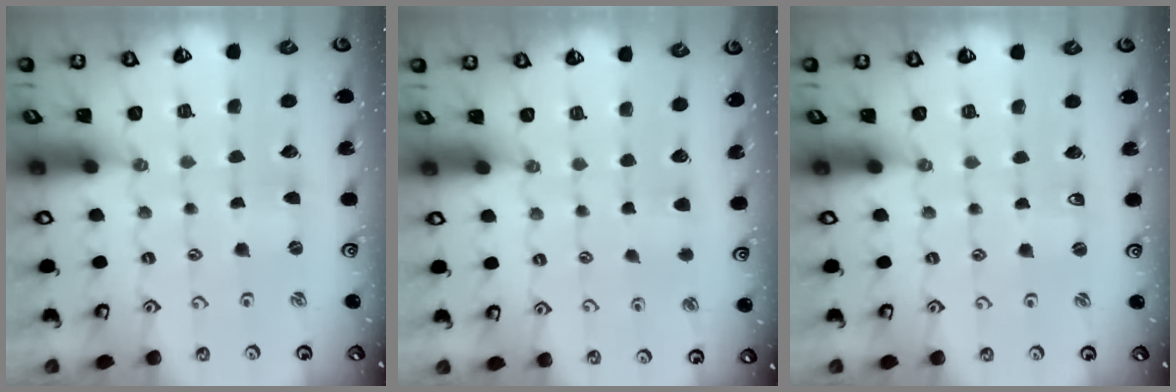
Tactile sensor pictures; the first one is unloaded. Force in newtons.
{"total": 3.8, "press": 3.7, "slide": 0.8}
{"total": 2.3, "press": 2.3, "slide": 0.4}